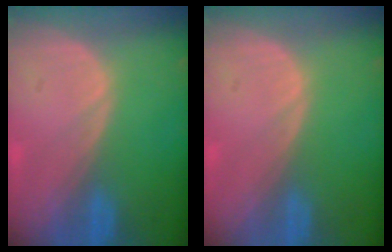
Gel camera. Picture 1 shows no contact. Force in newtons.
{"total": 0.0}